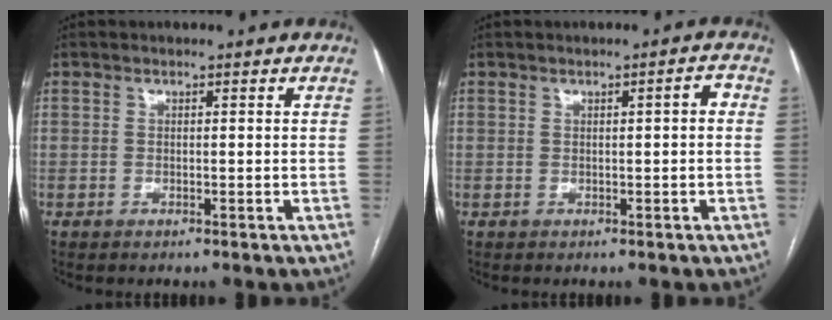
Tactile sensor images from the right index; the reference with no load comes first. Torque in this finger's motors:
{"motor_torque": [0.11, -0.04, 0.10, 0.02]}